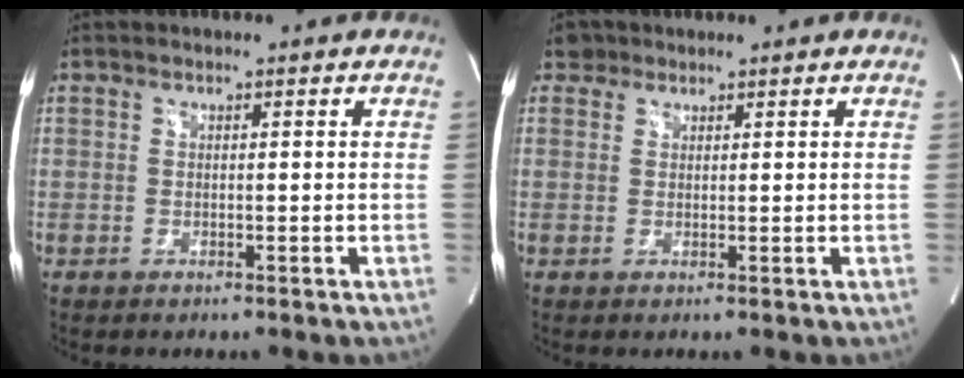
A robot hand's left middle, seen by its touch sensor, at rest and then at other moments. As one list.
[{"total": 2.0, "force": [1.3, 1.5, -0.1], "torque": [0.008, 0.009, 0.018]}]